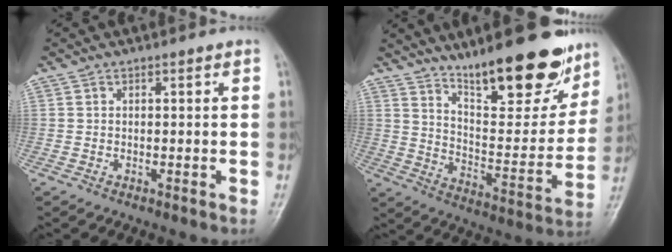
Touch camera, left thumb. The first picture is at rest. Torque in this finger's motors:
{"motor_torque": [0.37, 0.21, 0.91, -1.78, 0.19]}